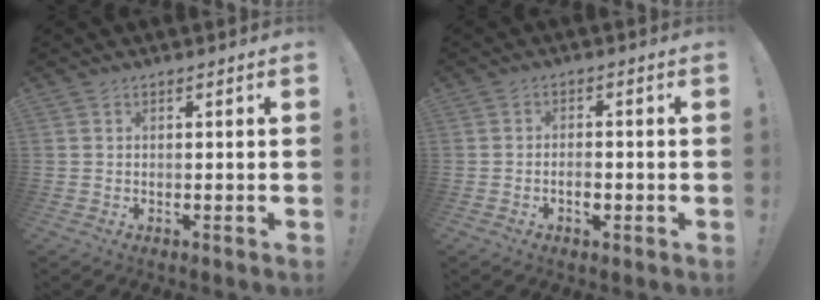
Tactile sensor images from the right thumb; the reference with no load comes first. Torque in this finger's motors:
{"motor_torque": [-0.05, 0.00, 0.10, 0.06, -0.07]}